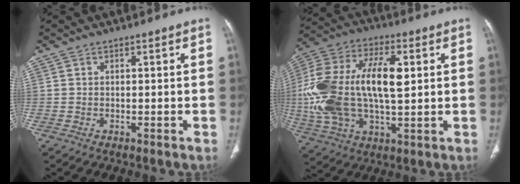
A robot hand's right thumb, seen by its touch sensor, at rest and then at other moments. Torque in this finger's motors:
{"motor_torque": [1.26, 1.31, 2.25, 0.37, 0.71]}